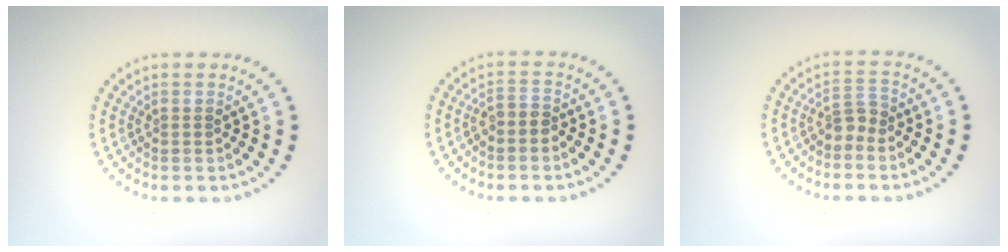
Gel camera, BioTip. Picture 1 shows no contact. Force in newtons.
{"total": 1.5, "press": 1.2, "slide": 0.9}
{"total": 1.8, "press": 1.4, "slide": 1.2}